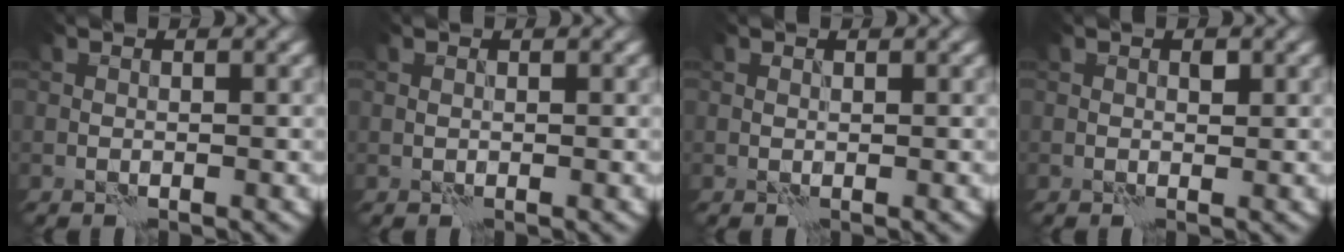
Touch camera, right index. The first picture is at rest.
{"total": 0.0}
{"total": 0.0}
{"total": 0.8, "force": [0.2, 0.5, 0.6], "torque": [-0.005, -0.002, 0.003]}